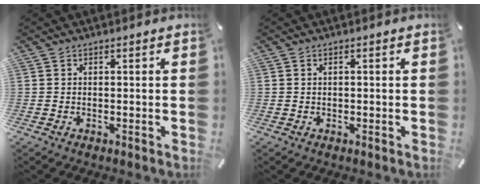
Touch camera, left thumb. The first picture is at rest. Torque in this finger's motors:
{"motor_torque": [-0.24, -0.41, -0.01, 0.23, 0.00]}